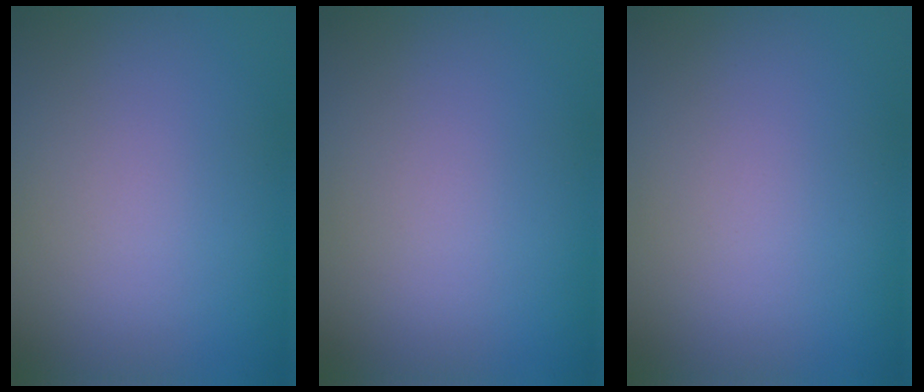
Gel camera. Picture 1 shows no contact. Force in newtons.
{"total": 0.0}
{"total": 0.0}